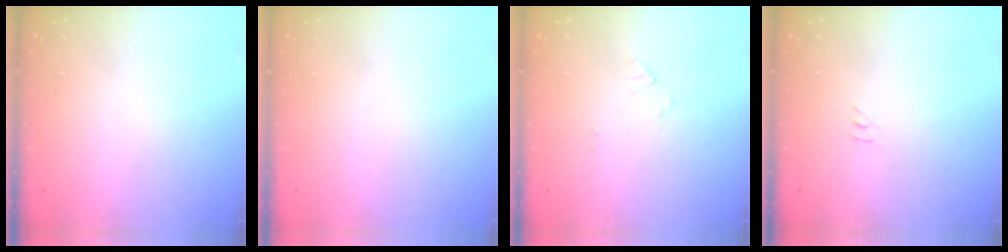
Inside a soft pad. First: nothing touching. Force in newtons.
{"total": 1.7, "press": 1.6, "slide": 0.1}
{"total": 4.7, "press": 4.7, "slide": 0.6}
{"total": 2.8, "press": 2.8, "slide": 0.4}